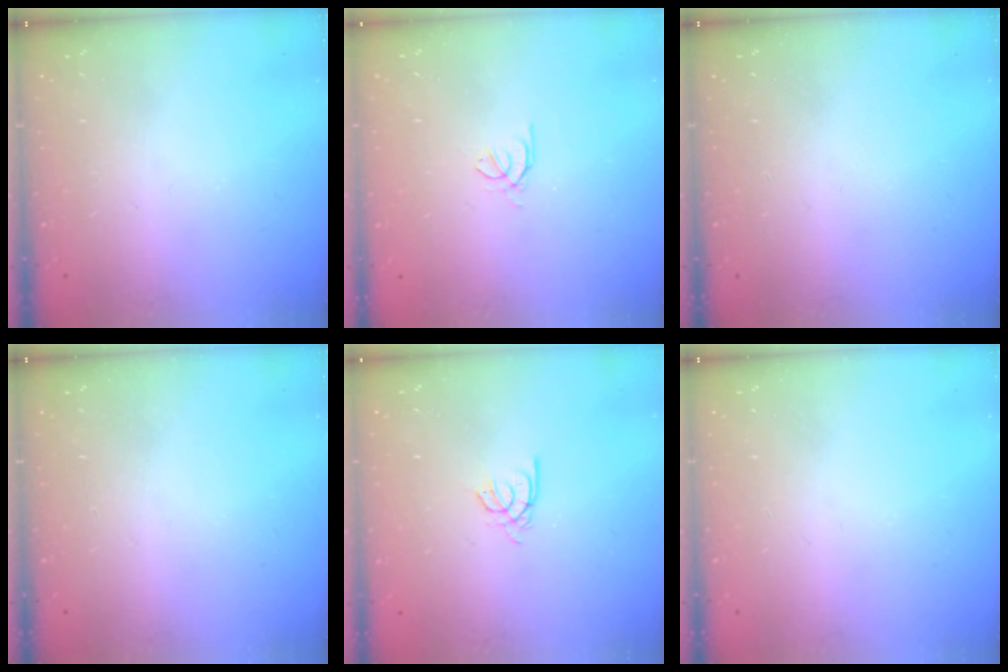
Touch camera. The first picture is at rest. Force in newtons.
{"total": 0.6, "press": 0.4, "slide": 0.3}
{"total": 0.0}
{"total": 0.0}
{"total": 2.4, "press": 2.4, "slide": 0.4}
{"total": 0.0}